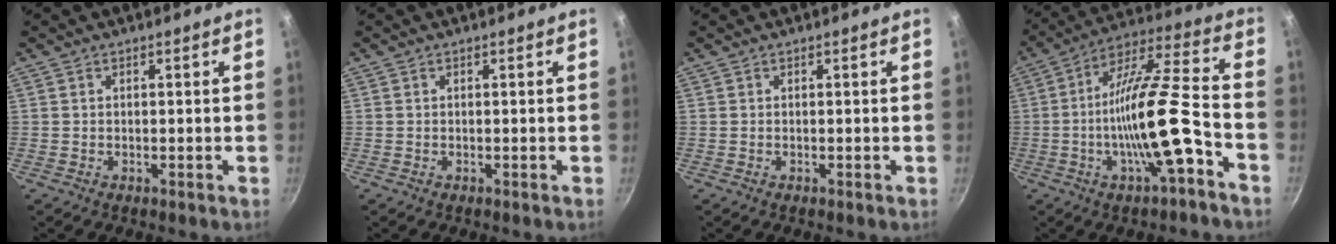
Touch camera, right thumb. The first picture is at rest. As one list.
[{"total": 0.0}, {"total": 0.0}, {"total": 17.4, "force": [-6.0, 4.0, 15.9], "torque": [-0.267, 0.042, -0.112]}]